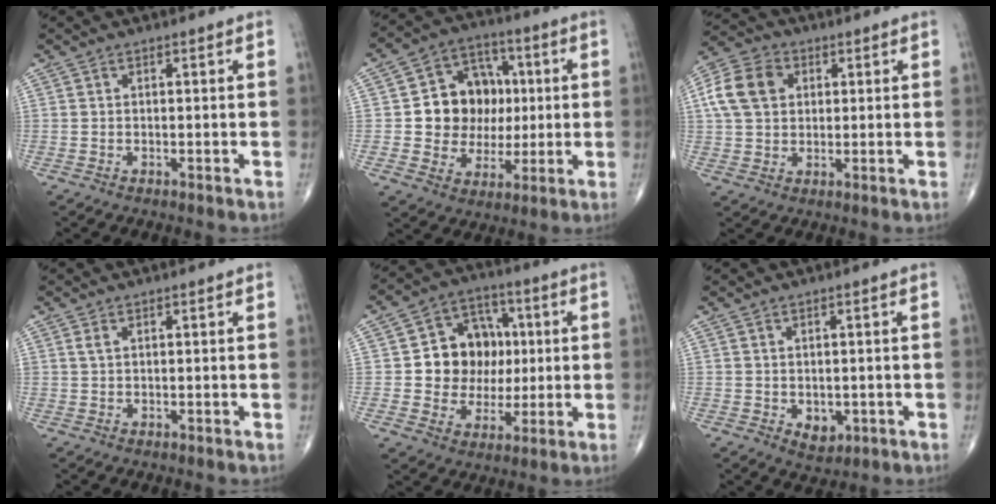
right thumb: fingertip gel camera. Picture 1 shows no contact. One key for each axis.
{"total": 14.2, "fx": 1.2, "fy": 12.0, "fz": 7.4, "tx": -0.057, "ty": 0.019, "tz": 0.027}
{"total": 10.5, "fx": 2.5, "fy": 8.0, "fz": 6.3, "tx": -0.109, "ty": 0.011, "tz": 0.040}
{"total": 1.0, "fx": 0.5, "fy": 0.6, "fz": 0.7, "tx": -0.016, "ty": 0.006, "tz": 0.012}
{"total": 13.5, "fx": 1.2, "fy": 11.5, "fz": 6.9, "tx": -0.047, "ty": 0.018, "tz": 0.027}
{"total": 3.7, "fx": -0.7, "fy": 2.6, "fz": 2.4, "tx": -0.021, "ty": -0.004, "tz": 0.001}